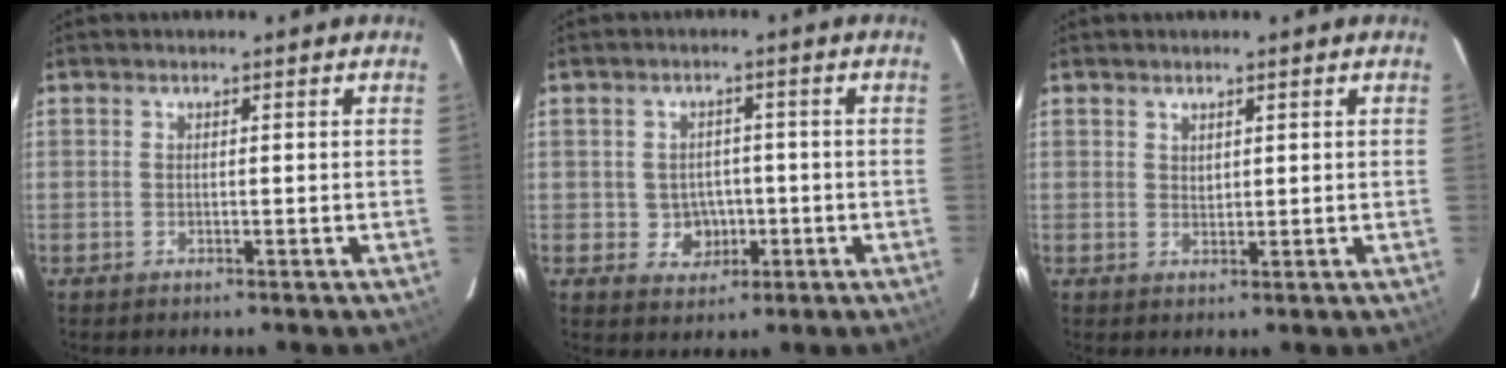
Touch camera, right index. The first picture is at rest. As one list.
[{"total": 4.6, "force": [-0.8, 4.4, 1.2], "torque": [-0.030, 0.014, 0.004]}, {"total": 1.4, "force": [1.1, 0.7, 0.4], "torque": [-0.004, 0.001, 0.021]}]